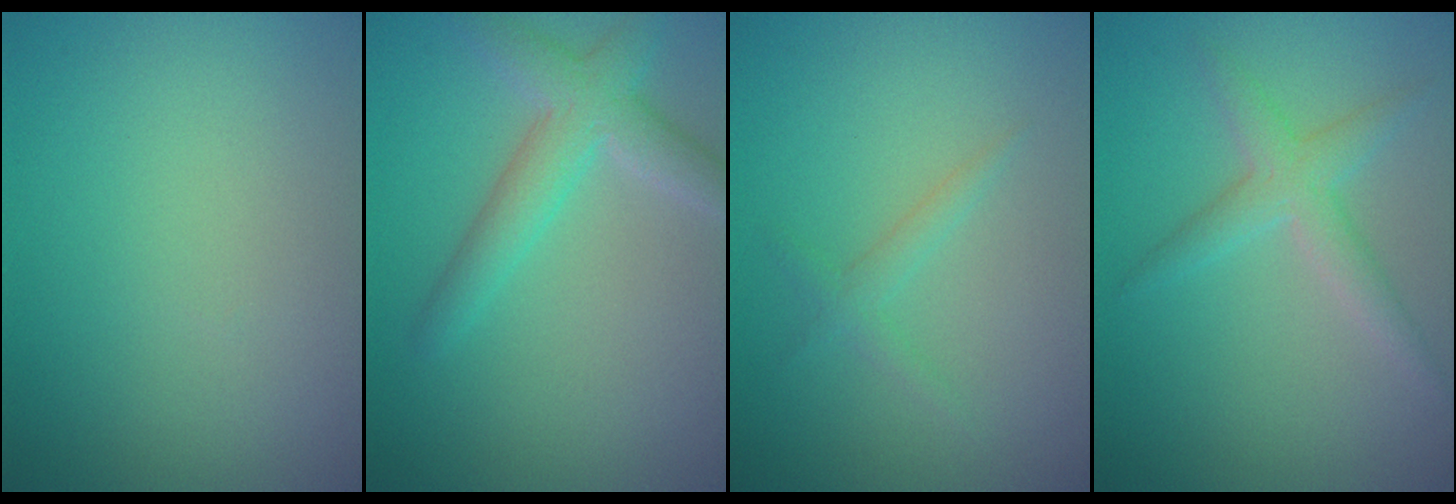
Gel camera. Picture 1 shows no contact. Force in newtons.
{"total": 3.7, "press": 3.7, "slide": 0.1}
{"total": 1.3, "press": 1.2, "slide": 0.1}
{"total": 1.7, "press": 1.7, "slide": 0.2}